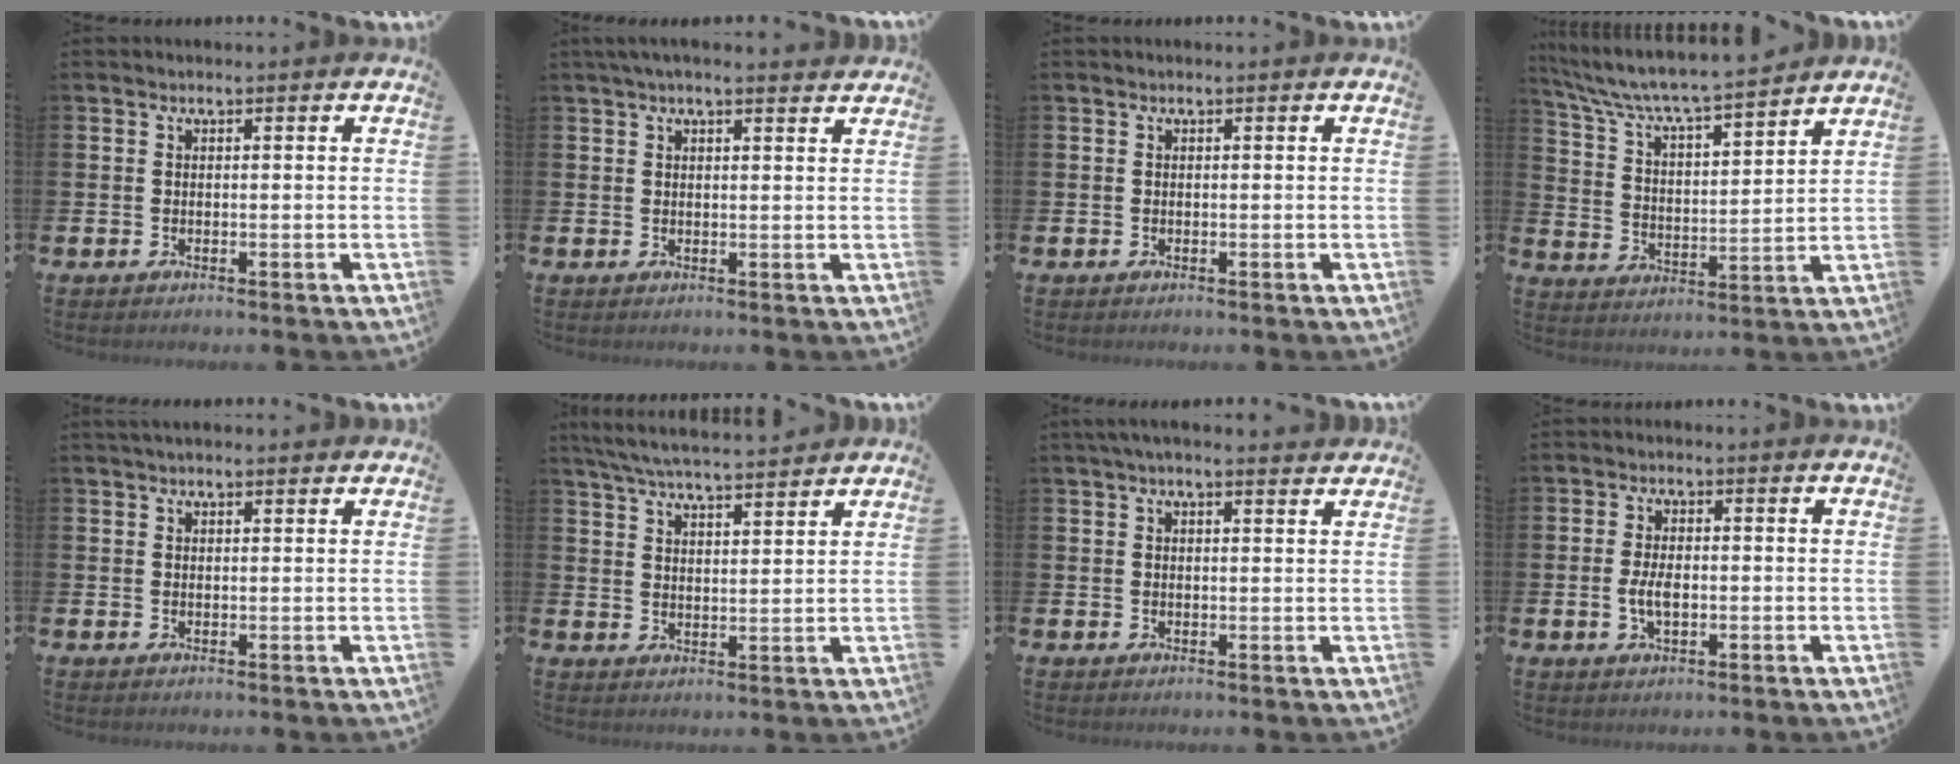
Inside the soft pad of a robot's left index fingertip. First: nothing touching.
{"total": 2.6, "force": [2.2, 0.3, 1.3], "torque": [-0.027, 0.000, 0.039]}
{"total": 0.0}
{"total": 7.0, "force": [6.7, 0.3, 2.2], "torque": [-0.075, -0.054, 0.112]}
{"total": 1.5, "force": [1.4, 0.4, 0.6], "torque": [-0.003, 0.002, 0.023]}
{"total": 6.2, "force": [5.9, 0.3, 1.7], "torque": [-0.053, -0.026, 0.108]}
{"total": 2.6, "force": [2.3, 0.3, 1.2], "torque": [-0.027, -0.001, 0.040]}
{"total": 3.5, "force": [-0.3, 1.7, 3.0], "torque": [-0.046, 0.000, -0.008]}